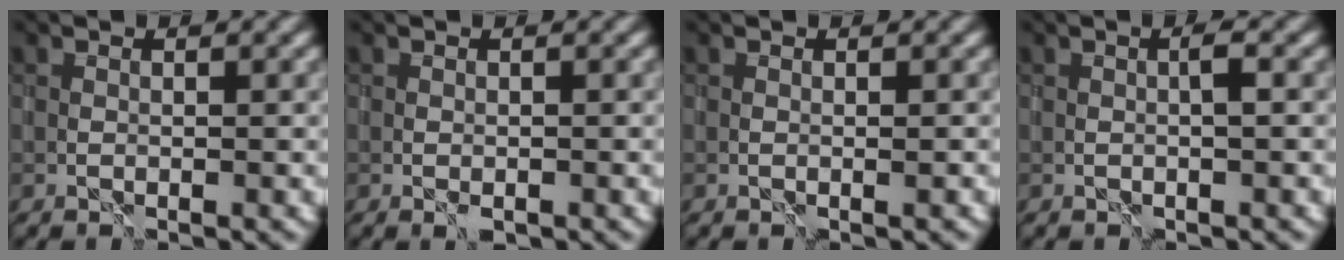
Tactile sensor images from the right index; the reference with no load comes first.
{"total": 0.9, "force": [-0.6, 0.4, 0.6], "torque": [-0.012, -0.004, -0.007]}
{"total": 0.0}
{"total": 1.3, "force": [-0.1, 0.1, 1.3], "torque": [-0.022, 0.003, 0.000]}